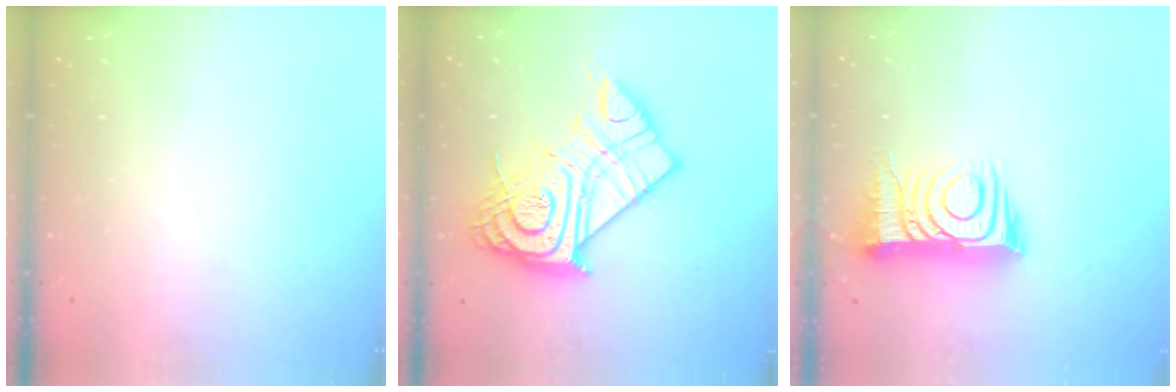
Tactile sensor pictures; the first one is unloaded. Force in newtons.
{"total": 24.3, "press": 24.1, "slide": 2.4}
{"total": 12.6, "press": 12.6, "slide": 0.9}